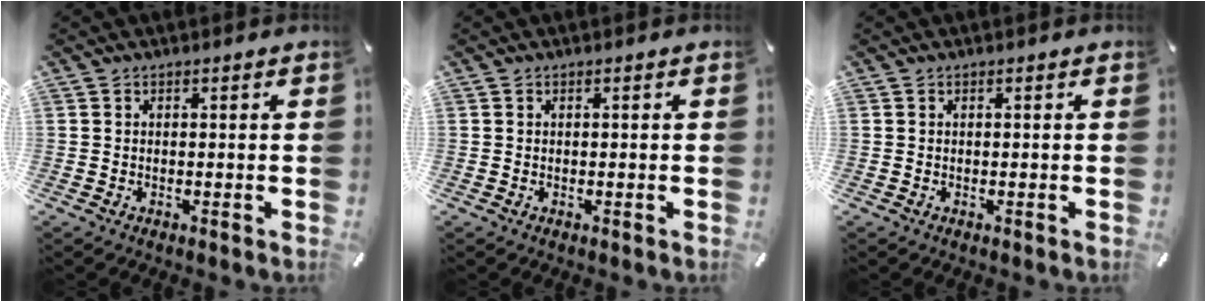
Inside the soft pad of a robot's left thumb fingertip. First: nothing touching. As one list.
[{"total": 0.0}, {"total": 0.0}]